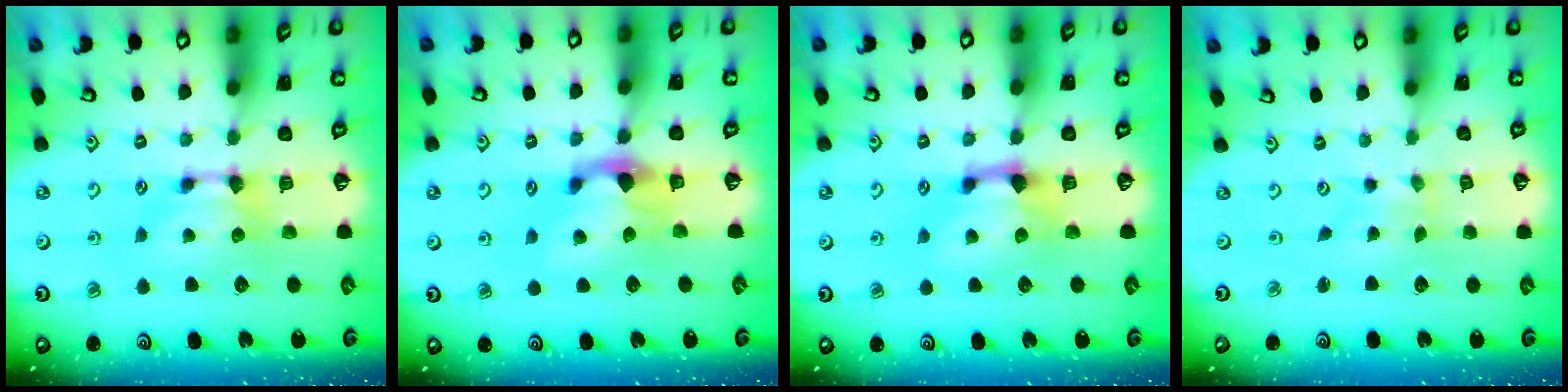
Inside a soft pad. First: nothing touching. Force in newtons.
{"total": 2.5, "press": 2.1, "slide": 1.4}
{"total": 1.5, "press": 0.8, "slide": 1.3}
{"total": 3.4, "press": 3.4, "slide": 0.7}